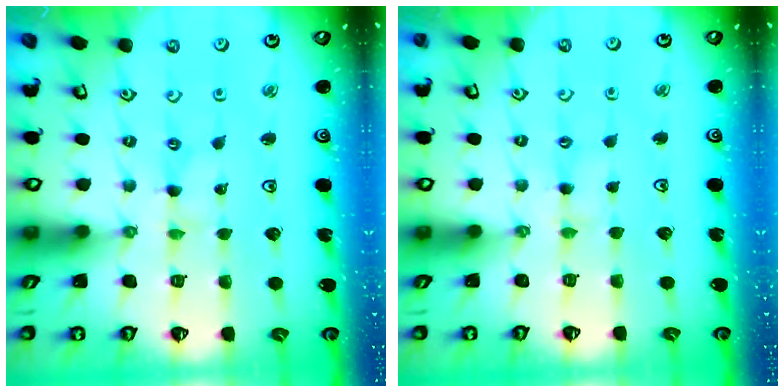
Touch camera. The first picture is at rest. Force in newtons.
{"total": 3.1, "press": 3.1, "slide": 0.4}